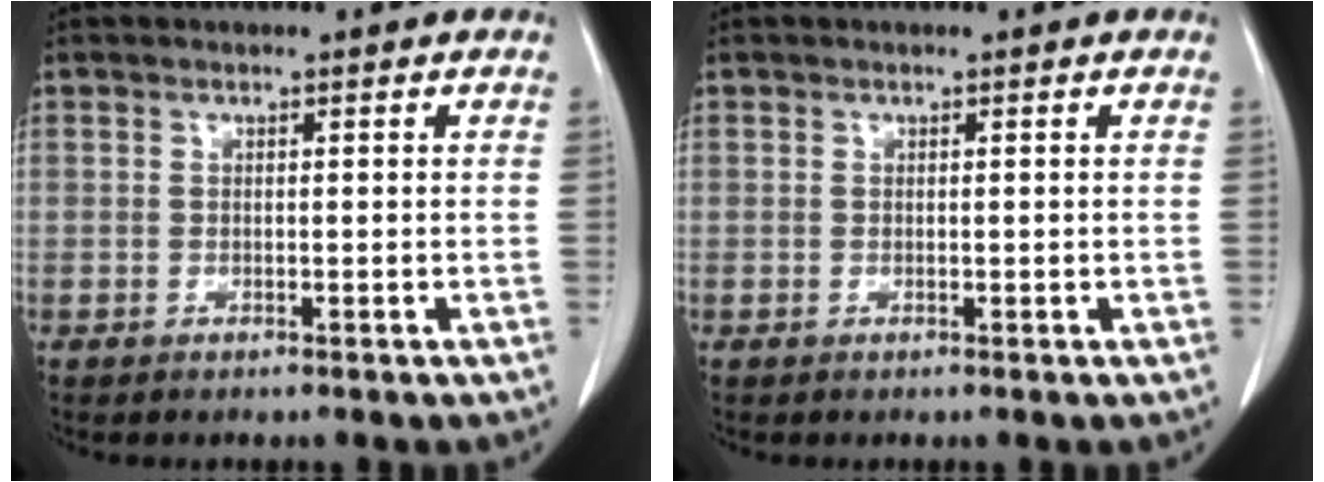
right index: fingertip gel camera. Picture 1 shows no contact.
{"total": 0.0}